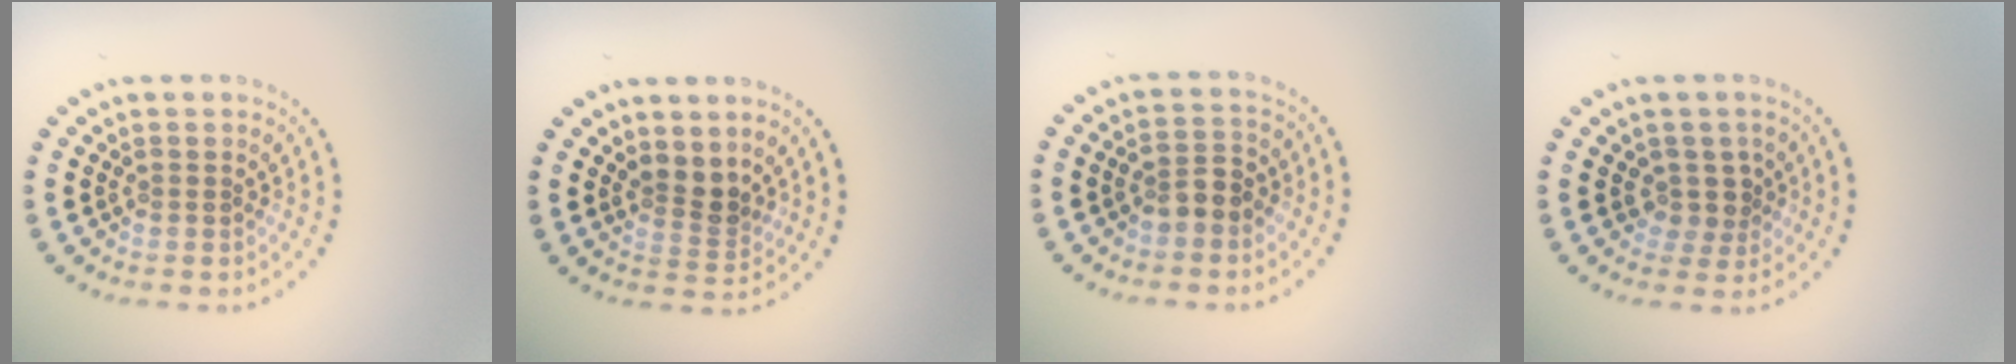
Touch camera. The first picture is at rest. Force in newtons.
{"total": 2.4, "press": 1.9, "slide": 1.6}
{"total": 2.5, "press": 2.4, "slide": 0.6}
{"total": 2.1, "press": 1.7, "slide": 1.3}